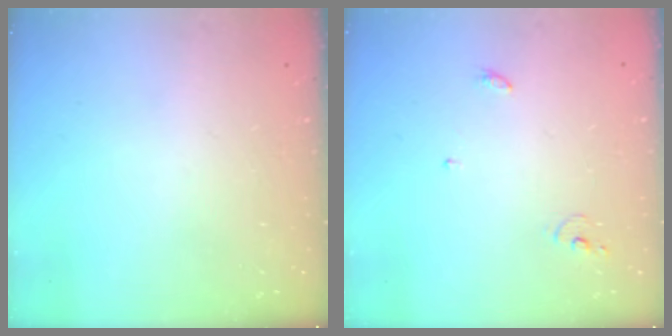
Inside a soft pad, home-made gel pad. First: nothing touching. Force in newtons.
{"total": 3.8, "press": 3.8, "slide": 0.2}